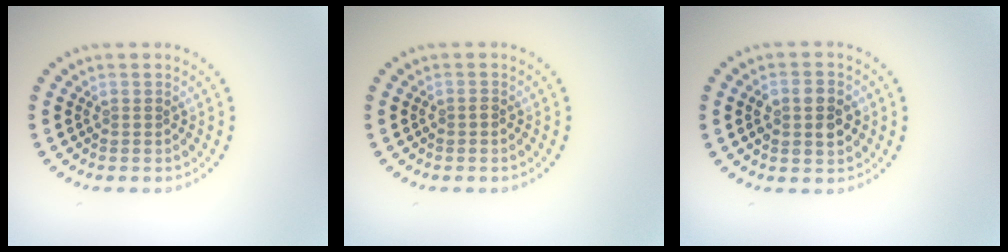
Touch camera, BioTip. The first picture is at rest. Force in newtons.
{"total": 0.7, "press": 0.7, "slide": 0.1}
{"total": 3.8, "press": 3.8, "slide": 0.2}